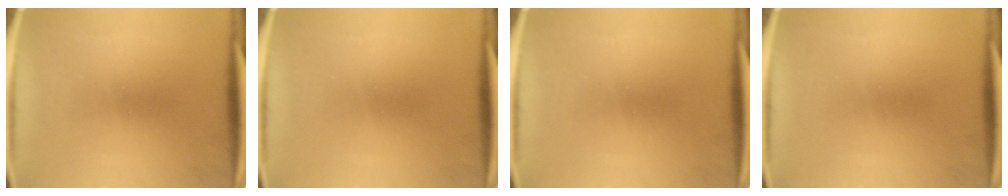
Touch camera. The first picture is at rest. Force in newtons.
{"total": 0.0}
{"total": 0.0}
{"total": 0.0}